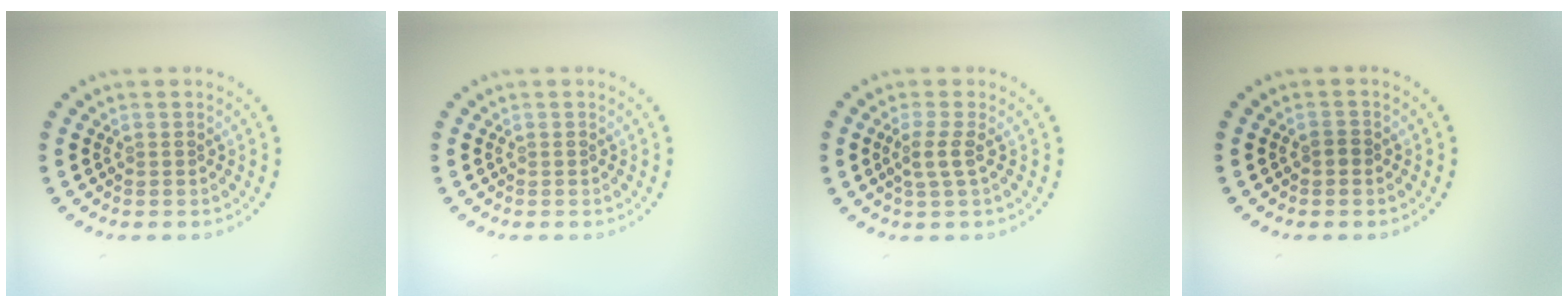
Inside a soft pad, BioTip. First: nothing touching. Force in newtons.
{"total": 0.0}
{"total": 1.7, "press": 1.3, "slide": 1.0}
{"total": 0.8, "press": 0.7, "slide": 0.1}